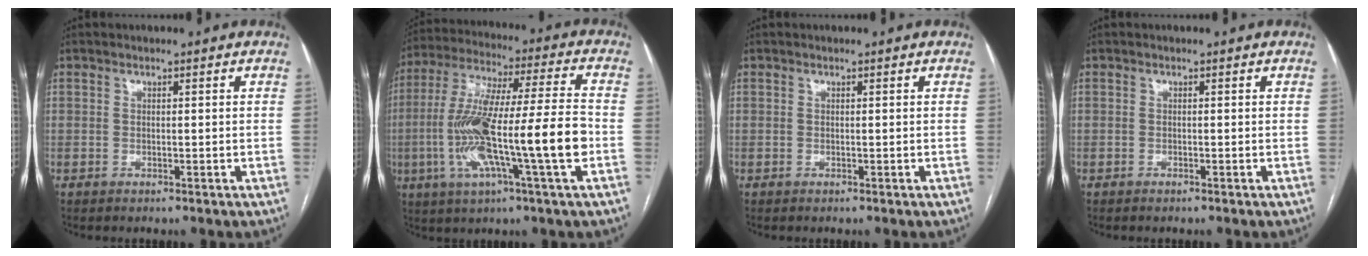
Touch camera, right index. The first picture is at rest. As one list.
[{"total": 18.6, "force": [-4.2, 0.7, 18.1], "torque": [-0.345, 0.002, -0.077]}, {"total": 0.0}, {"total": 0.0}]